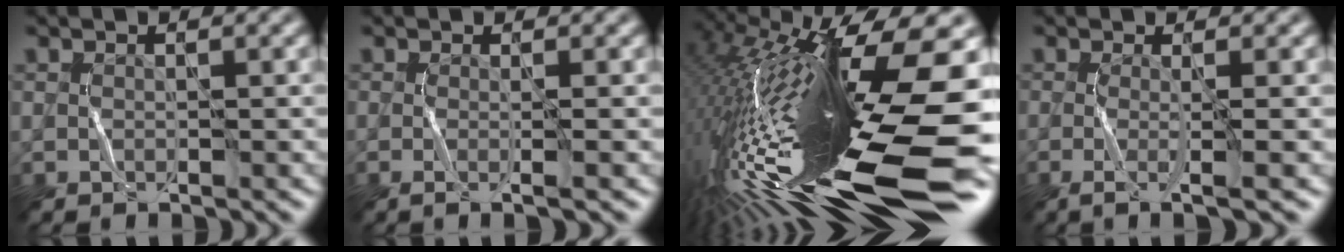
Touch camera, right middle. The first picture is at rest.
{"total": 1.8, "force": [-0.2, 0.6, 1.7], "torque": [-0.019, 0.002, -0.012]}
{"total": 19.9, "force": [-4.3, 4.6, 18.9], "torque": [-0.356, 0.009, -0.080]}
{"total": 2.8, "force": [-0.5, 0.6, 2.7], "torque": [-0.044, -0.002, -0.015]}